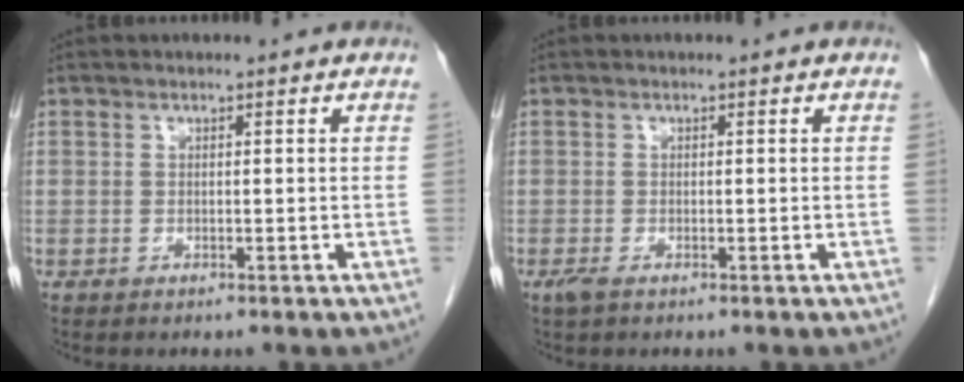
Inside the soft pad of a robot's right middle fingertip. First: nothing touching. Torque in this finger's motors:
{"motor_torque": [0.41, -0.13, 0.00, 0.00]}